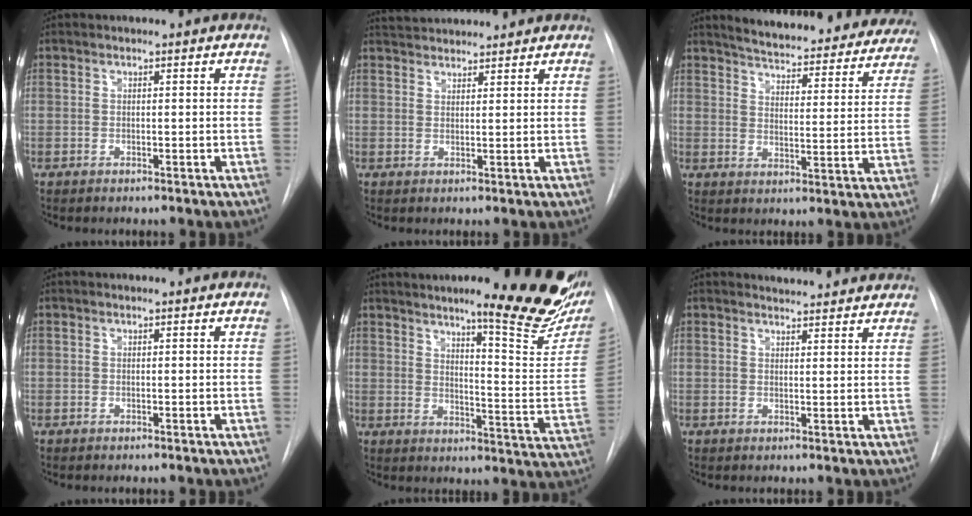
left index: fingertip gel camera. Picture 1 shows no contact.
{"total": 6.2, "force": [5.9, 0.7, 1.4], "torque": [-0.028, 0.033, 0.092]}
{"total": 26.4, "force": [24.2, 5.6, 9.0], "torque": [-0.127, -0.063, 0.287]}
{"total": 0.0}
{"total": 21.4, "force": [15.3, 2.3, 14.8], "torque": [-0.186, -0.050, 0.190]}
{"total": 8.6, "force": [8.4, 1.2, 1.8], "torque": [-0.017, 0.001, 0.086]}